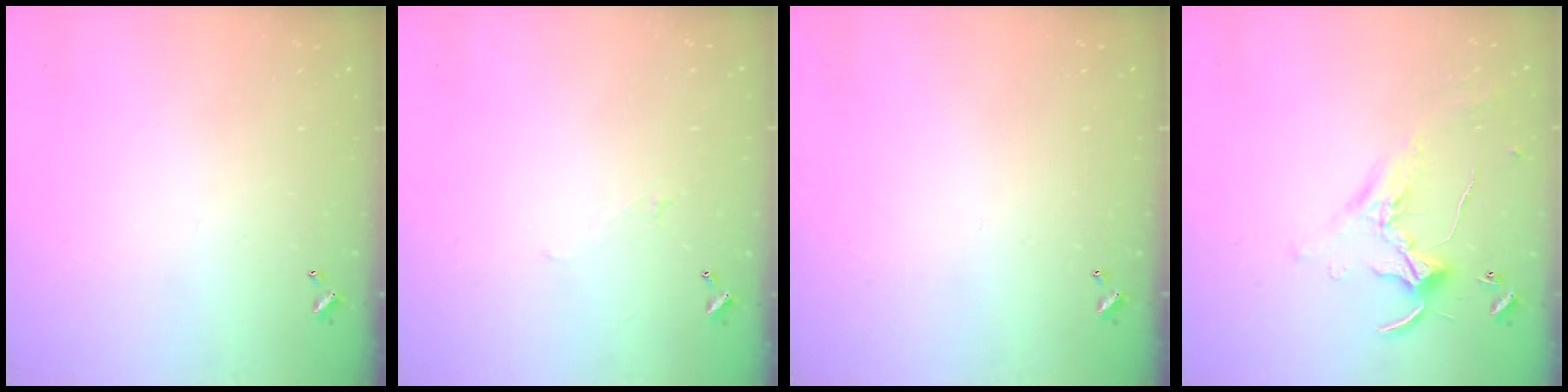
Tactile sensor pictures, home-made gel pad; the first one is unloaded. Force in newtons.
{"total": 2.0, "press": 1.9, "slide": 0.5}
{"total": 0.0}
{"total": 1.0, "press": 0.5, "slide": 0.8}